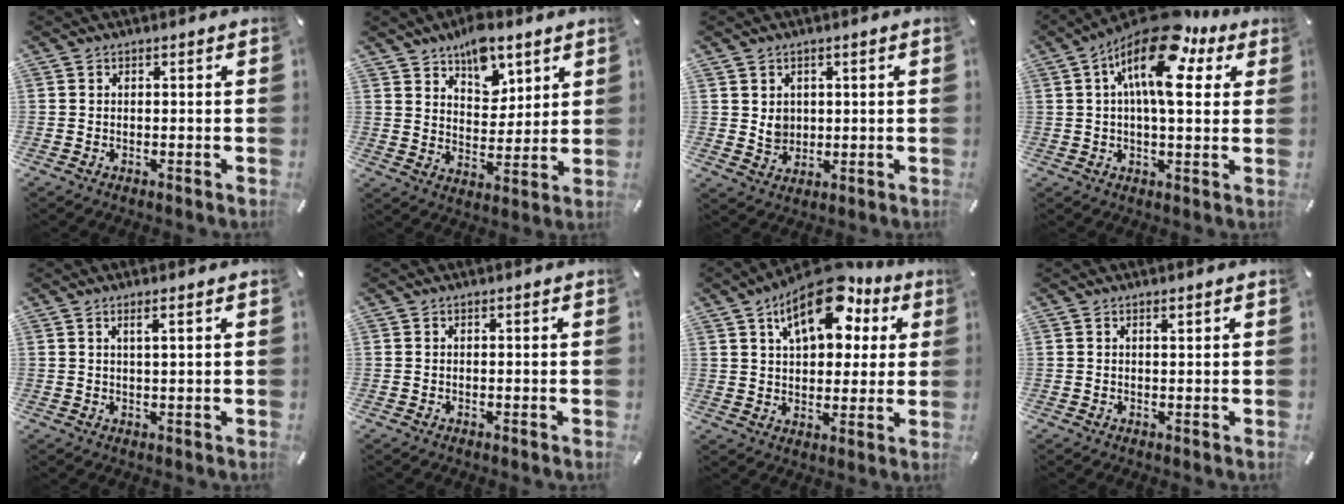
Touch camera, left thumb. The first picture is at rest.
{"total": 10.1, "force": [6.9, 6.1, 4.1], "torque": [-0.050, -0.039, 0.122]}
{"total": 4.2, "force": [1.5, 3.8, 0.7], "torque": [0.002, -0.003, 0.024]}
{"total": 17.9, "force": [7.8, 7.4, 14.3], "torque": [-0.255, -0.038, 0.122]}
{"total": 2.3, "force": [1.2, -0.1, 2.0], "torque": [-0.040, -0.002, 0.019]}
{"total": 0.0}
{"total": 16.5, "force": [8.6, 9.1, 10.8], "torque": [-0.166, -0.028, 0.147]}
{"total": 0.8, "force": [0.6, 0.1, 0.5], "torque": [-0.009, -0.001, 0.011]}